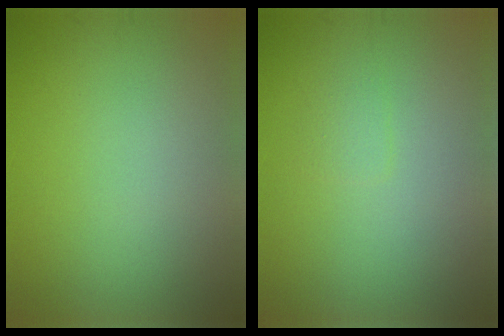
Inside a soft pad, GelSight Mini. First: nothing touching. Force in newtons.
{"total": 0.9, "press": 0.9, "slide": 0.1}